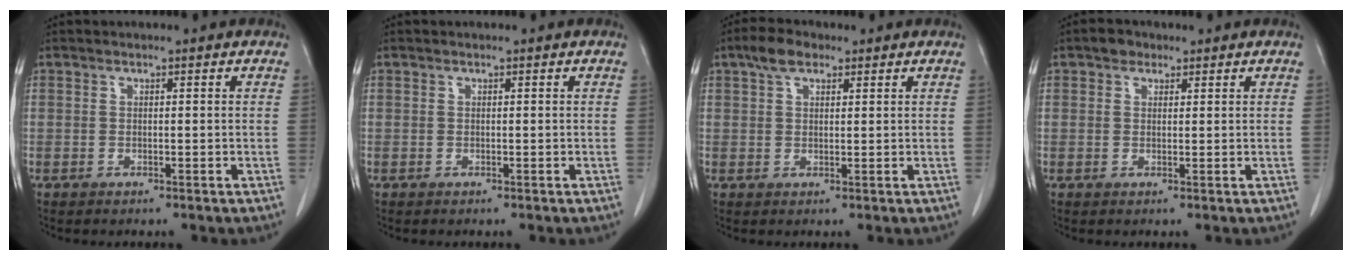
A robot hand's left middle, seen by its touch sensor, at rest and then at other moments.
{"total": 0.0}
{"total": 4.0, "force": [2.5, 1.9, 2.4], "torque": [-0.051, 0.012, 0.045]}
{"total": 2.0, "force": [1.3, 1.4, 0.7], "torque": [-0.012, 0.005, 0.018]}